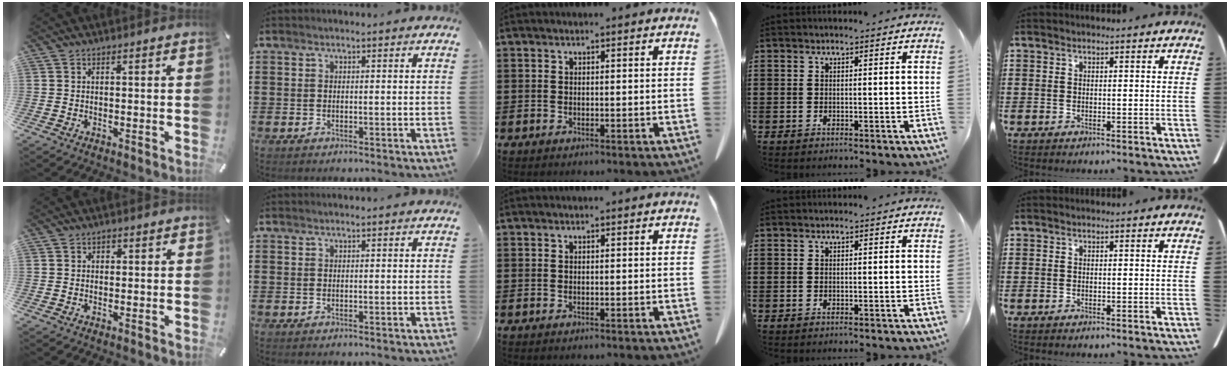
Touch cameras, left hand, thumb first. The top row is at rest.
{"thumb": {"total": 0.9, "force": [0.1, 0.9, 0.2], "torque": [-0.002, 0.007, -0.001]}}